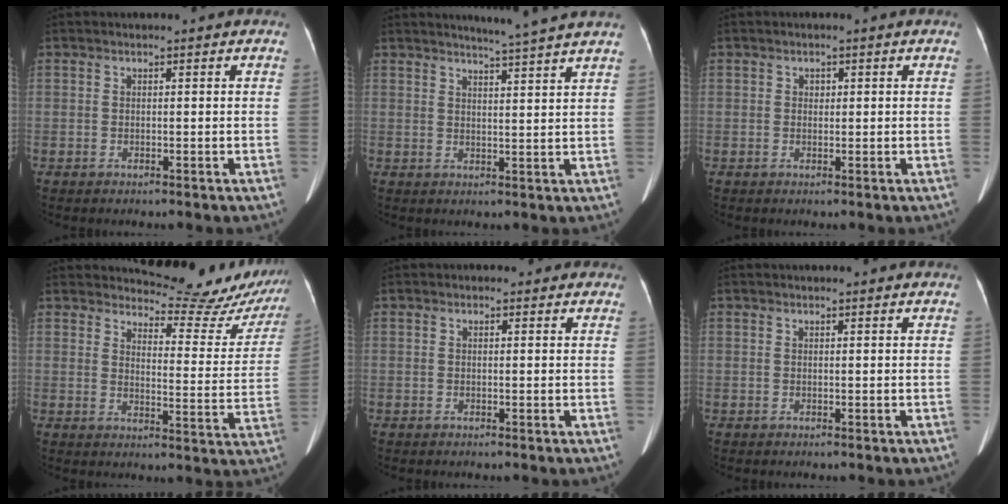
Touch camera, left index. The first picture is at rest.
{"total": 6.8, "force": [6.2, -1.4, 2.4], "torque": [-0.040, -0.002, 0.077]}
{"total": 0.8, "force": [0.2, 0.7, 0.3], "torque": [-0.005, 0.003, 0.003]}
{"total": 15.3, "force": [14.9, 2.7, 1.5], "torque": [0.006, -0.080, 0.157]}
{"total": 1.7, "force": [1.3, 1.0, 0.2], "torque": [0.003, 0.003, 0.007]}
{"total": 2.7, "force": [2.5, 0.4, 1.0], "torque": [-0.017, 0.017, 0.029]}